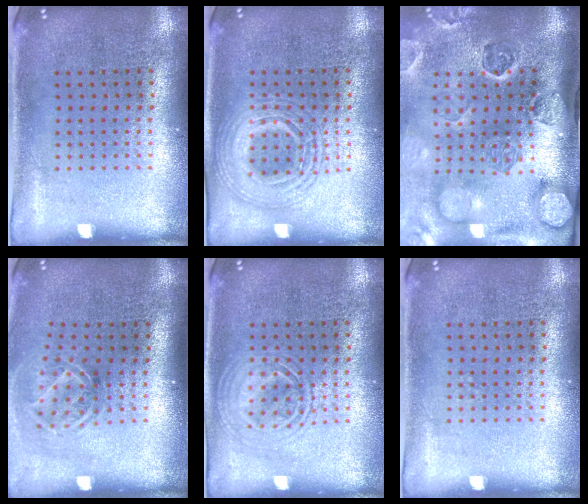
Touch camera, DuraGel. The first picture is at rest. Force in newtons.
{"total": 2.3, "press": 2.3, "slide": 0.3}
{"total": 4.7, "press": 3.5, "slide": 3.2}
{"total": 1.8, "press": 1.3, "slide": 1.3}
{"total": 2.4, "press": 2.4, "slide": 0.3}
{"total": 0.0}